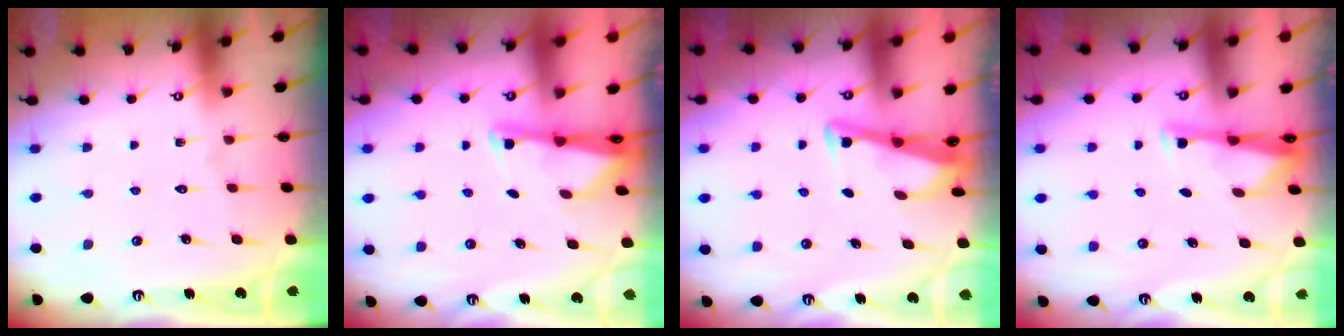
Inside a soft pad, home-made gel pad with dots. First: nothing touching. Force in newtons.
{"total": 1.8, "press": 1.8, "slide": 0.4}
{"total": 3.3, "press": 3.3, "slide": 0.3}
{"total": 3.3, "press": 3.3, "slide": 0.4}